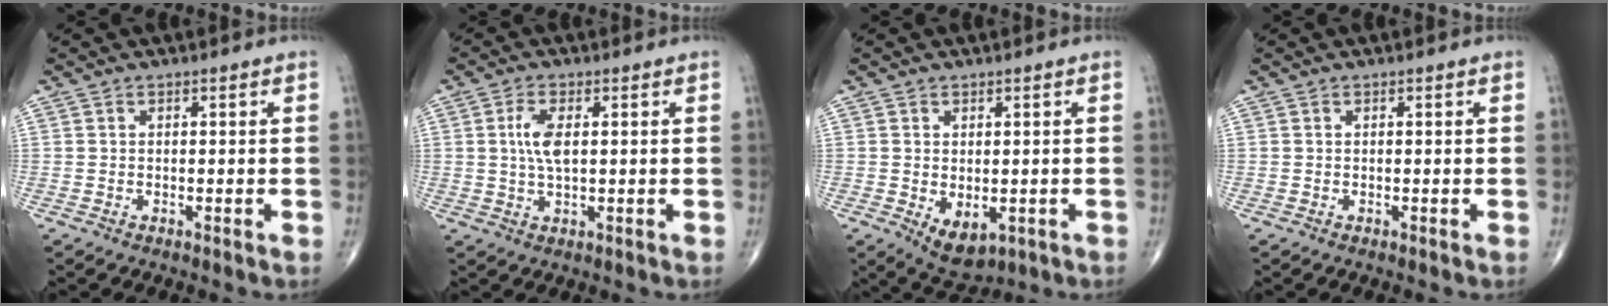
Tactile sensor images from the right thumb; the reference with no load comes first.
{"total": 5.0, "force": [0.8, 2.1, 4.5], "torque": [-0.099, -0.001, 0.015]}
{"total": 5.9, "force": [-1.3, 3.5, 4.6], "torque": [-0.059, -0.006, -0.003]}
{"total": 0.0}